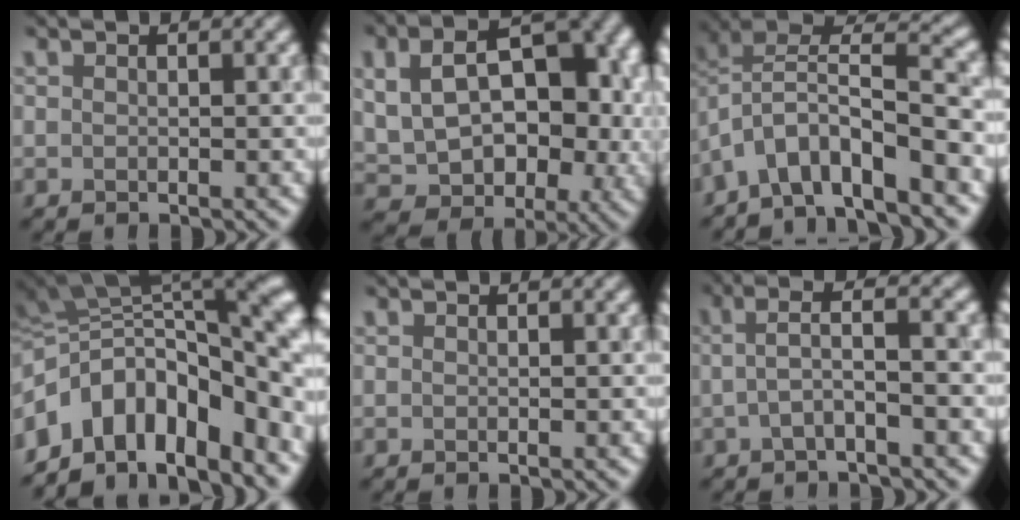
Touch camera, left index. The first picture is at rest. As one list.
[{"total": 10.8, "force": [-0.6, 7.5, 7.6], "torque": [-0.124, -0.018, 0.050]}, {"total": 7.1, "force": [-5.0, 1.3, 4.8], "torque": [-0.094, 0.005, -0.059]}, {"total": 13.5, "force": [-5.0, 7.3, 10.3], "torque": [-0.180, -0.003, -0.035]}, {"total": 0.8, "force": [-0.4, -0.5, -0.5], "torque": [0.004, -0.008, 0.002]}, {"total": 2.1, "force": [-1.1, -1.0, 1.5], "torque": [-0.056, -0.002, 0.019]}]